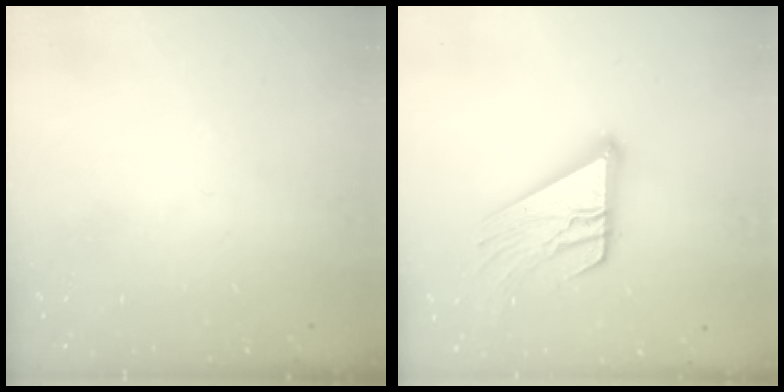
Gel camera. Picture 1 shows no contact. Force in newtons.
{"total": 16.3, "press": 16.2, "slide": 1.6}